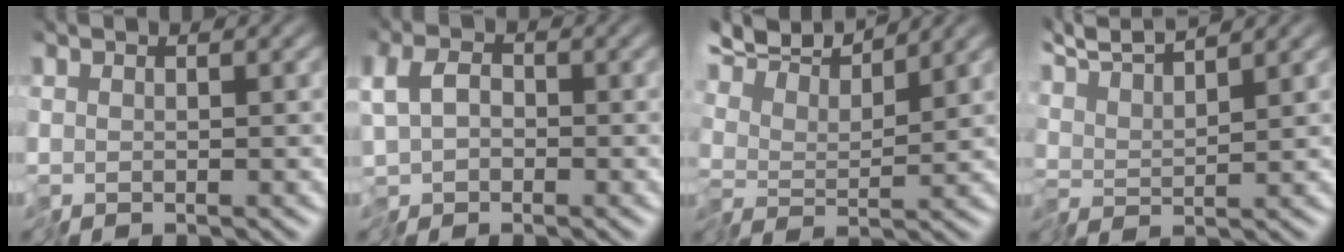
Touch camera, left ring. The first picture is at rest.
{"total": 3.2, "force": [-0.5, 2.3, 2.2], "torque": [-0.046, 0.004, -0.018]}
{"total": 6.2, "force": [5.6, 0.8, 2.8], "torque": [-0.066, 0.018, 0.092]}
{"total": 4.9, "force": [4.5, 0.0, 2.0], "torque": [-0.053, 0.016, 0.080]}